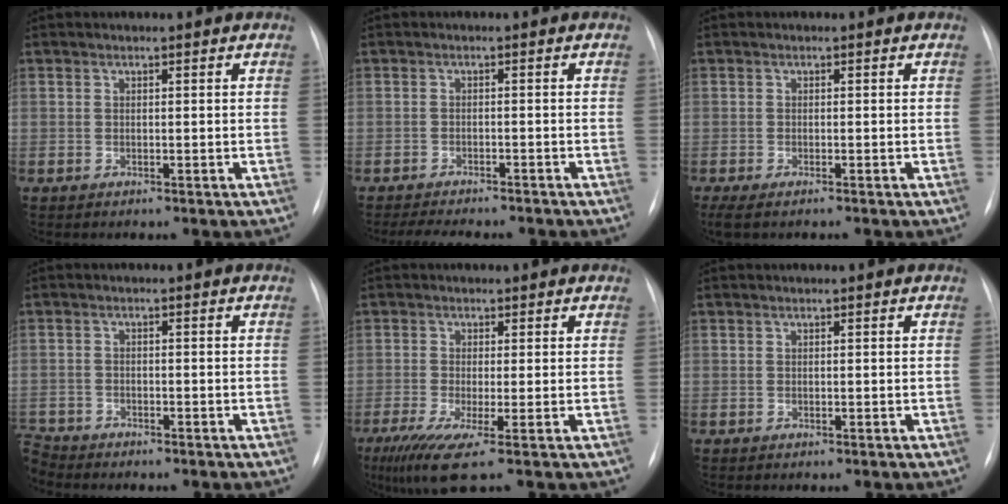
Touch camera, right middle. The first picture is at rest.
{"total": 8.8, "force": [-7.9, 1.8, 3.4], "torque": [-0.051, -0.006, -0.106]}
{"total": 3.1, "force": [-2.4, 0.5, 1.8], "torque": [-0.027, -0.009, -0.036]}
{"total": 4.0, "force": [-3.8, 1.2, 0.1], "torque": [0.001, -0.007, -0.069]}
{"total": 6.2, "force": [-3.3, 0.3, 5.2], "torque": [-0.096, -0.021, -0.060]}
{"total": 0.0}